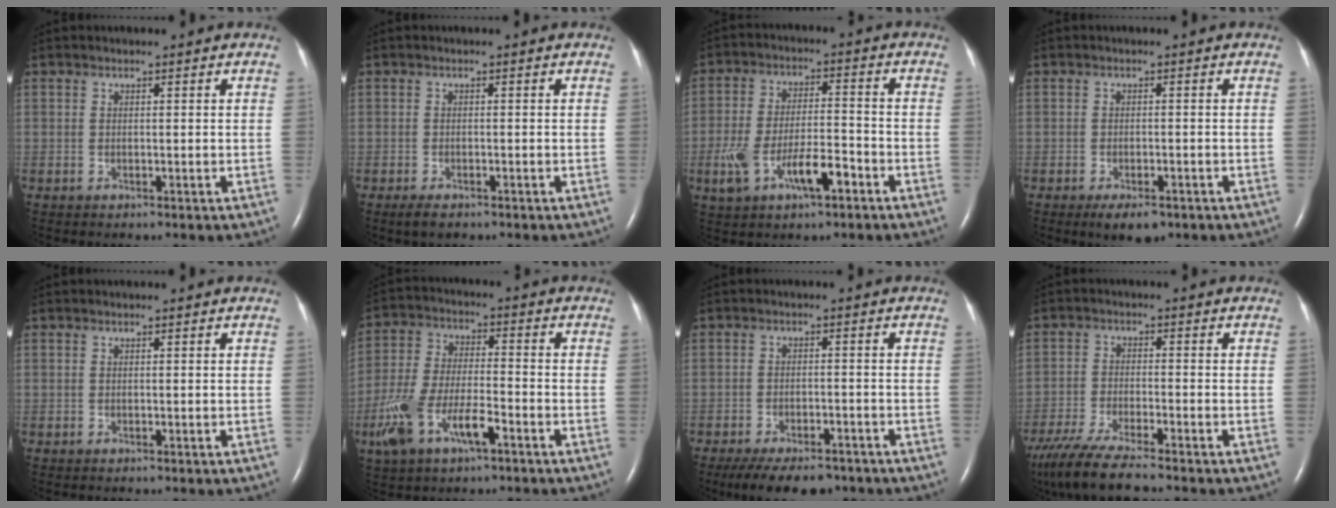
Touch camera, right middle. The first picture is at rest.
{"total": 2.1, "force": [-1.4, 0.8, 1.3], "torque": [-0.030, -0.004, -0.021]}
{"total": 9.4, "force": [-4.0, 3.1, 7.9], "torque": [-0.163, 0.010, -0.065]}
{"total": 3.9, "force": [-2.5, 1.5, 2.7], "torque": [-0.047, -0.005, -0.034]}
{"total": 0.0}
{"total": 10.8, "force": [-5.1, 3.7, 8.8], "torque": [-0.195, 0.004, -0.091]}
{"total": 10.6, "force": [-8.2, 4.2, 5.1], "torque": [-0.079, -0.009, -0.122]}
{"total": 10.4, "force": [-8.7, 0.4, 5.7], "torque": [-0.104, -0.031, -0.151]}